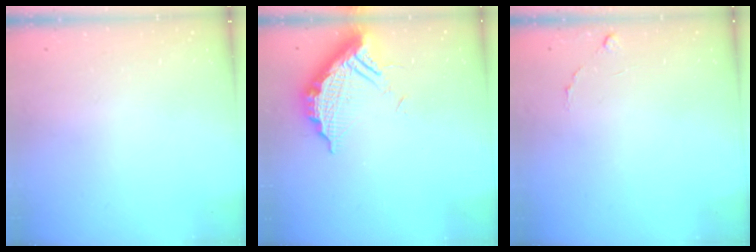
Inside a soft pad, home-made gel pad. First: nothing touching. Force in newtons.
{"total": 13.7, "press": 13.7, "slide": 1.0}
{"total": 5.2, "press": 5.2, "slide": 0.4}